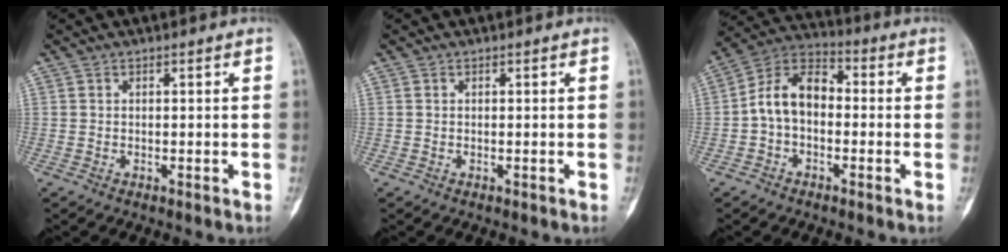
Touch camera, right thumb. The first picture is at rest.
{"total": 0.0}
{"total": 10.3, "force": [-0.8, 6.9, 7.6], "torque": [-0.123, 0.037, -0.031]}